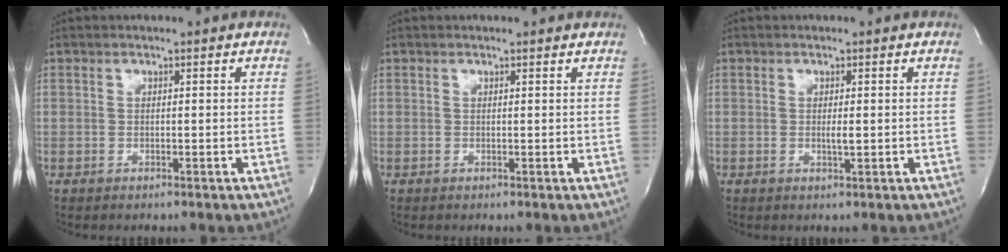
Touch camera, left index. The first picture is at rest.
{"total": 1.3, "force": [1.3, 0.1, 0.2], "torque": [-0.012, 0.002, 0.010]}
{"total": 1.2, "force": [0.0, 0.1, 1.1], "torque": [-0.024, -0.002, 0.001]}